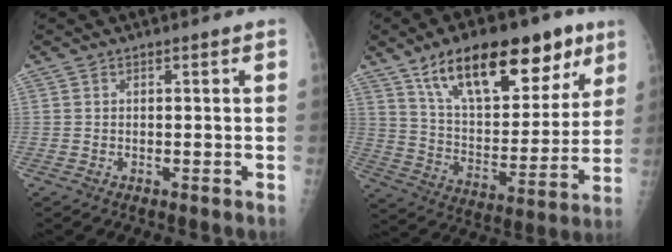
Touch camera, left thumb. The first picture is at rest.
{"total": 24.4, "force": [14.3, 11.1, 16.4], "torque": [-0.208, -0.034, 0.236]}